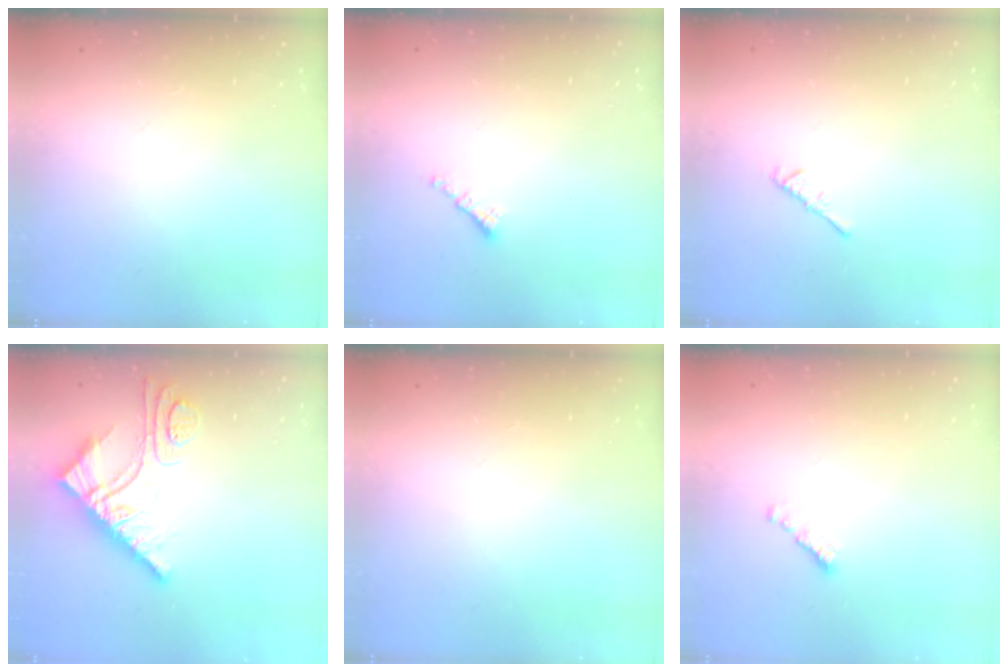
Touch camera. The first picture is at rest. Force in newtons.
{"total": 1.3, "press": 1.2, "slide": 0.5}
{"total": 2.4, "press": 2.3, "slide": 0.6}
{"total": 11.3, "press": 11.2, "slide": 1.2}
{"total": 0.0}
{"total": 1.5, "press": 1.4, "slide": 0.5}